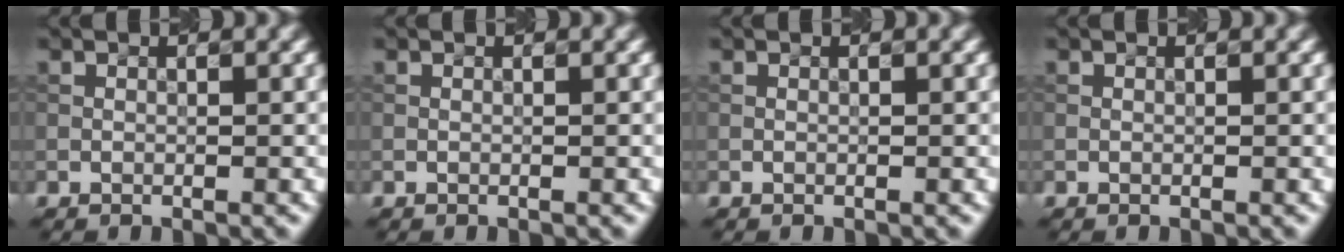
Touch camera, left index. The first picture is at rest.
{"total": 0.0}
{"total": 0.0}
{"total": 0.0}